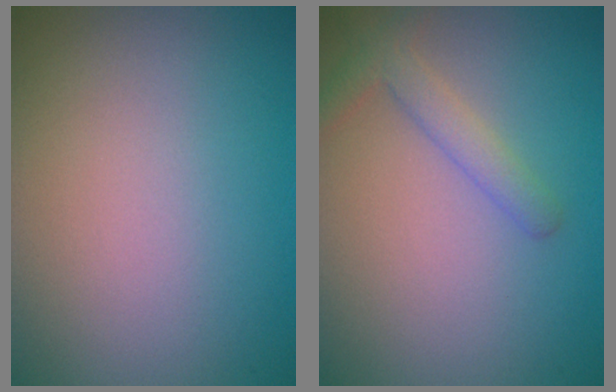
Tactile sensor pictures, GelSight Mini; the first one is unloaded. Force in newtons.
{"total": 2.3, "press": 2.3, "slide": 0.1}